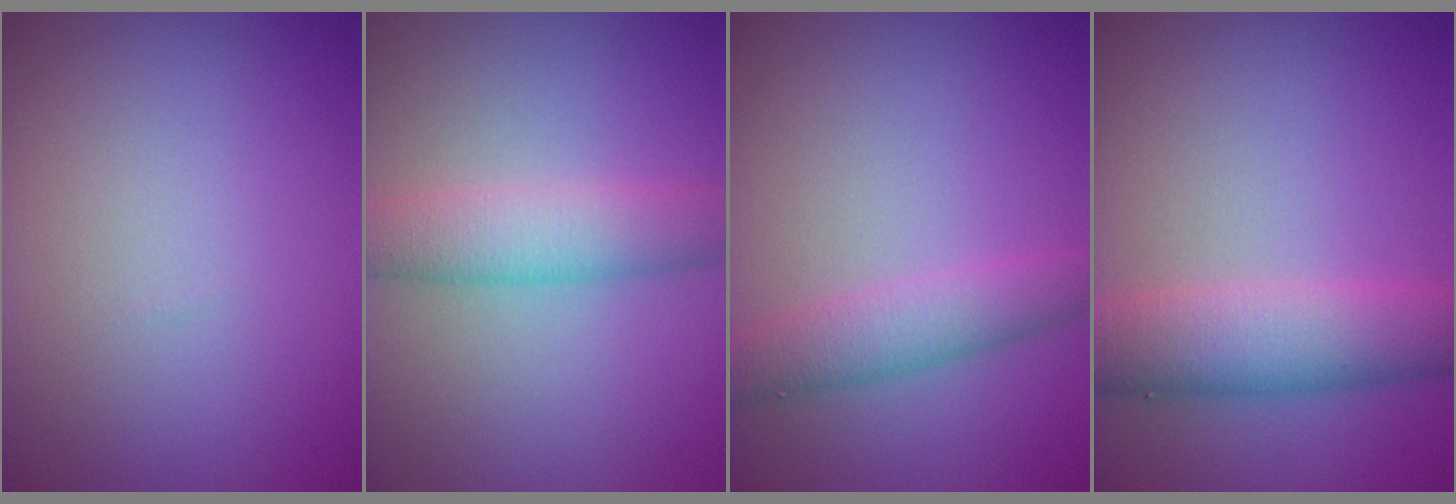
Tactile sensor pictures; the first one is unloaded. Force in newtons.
{"total": 4.5, "press": 4.5, "slide": 0.1}
{"total": 3.3, "press": 3.3, "slide": 0.1}
{"total": 6.0, "press": 6.0, "slide": 0.2}